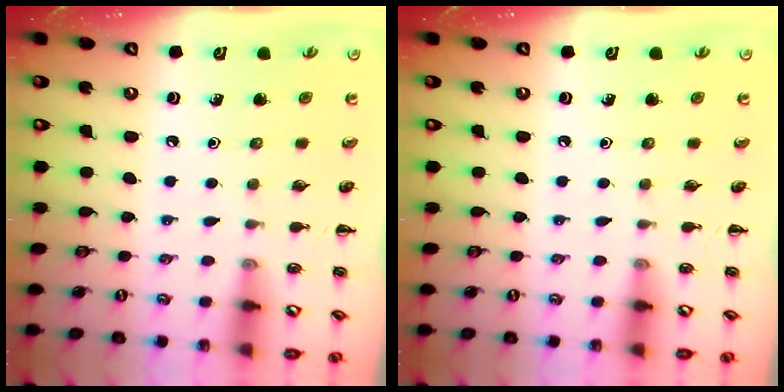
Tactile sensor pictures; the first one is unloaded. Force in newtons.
{"total": 0.0}